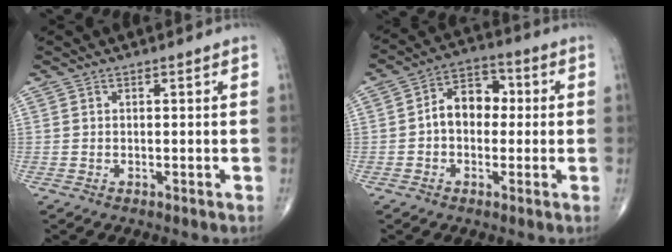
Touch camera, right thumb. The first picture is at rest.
{"total": 8.6, "force": [0.0, 6.1, 6.0], "torque": [-0.071, 0.030, -0.012]}